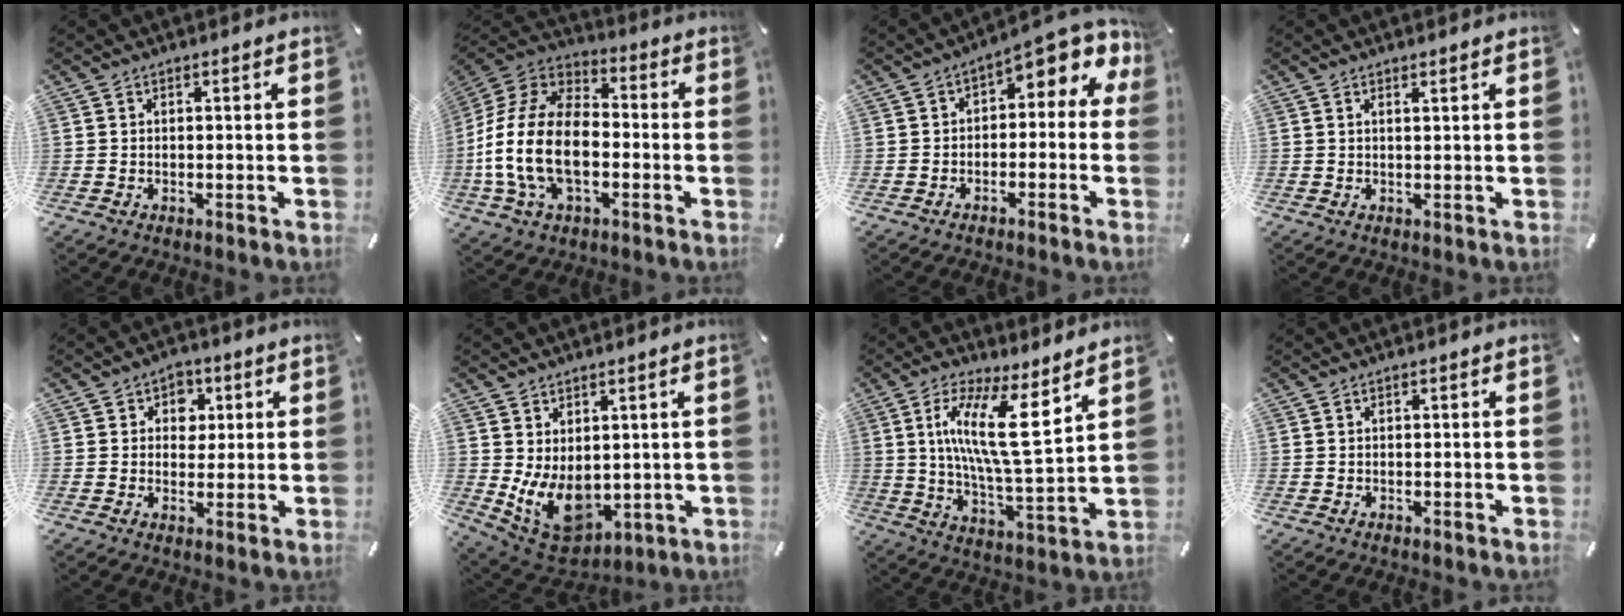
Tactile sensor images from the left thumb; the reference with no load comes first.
{"total": 18.3, "force": [-5.0, 11.6, 13.2], "torque": [-0.278, 0.034, -0.088]}
{"total": 5.2, "force": [1.8, 2.9, 3.9], "torque": [-0.058, -0.019, 0.025]}
{"total": 1.1, "force": [1.0, -0.1, 0.6], "torque": [-0.011, -0.002, 0.018]}
{"total": 5.5, "force": [1.2, 5.0, 2.0], "torque": [-0.013, -0.001, 0.013]}
{"total": 10.5, "force": [0.3, 8.0, 6.8], "torque": [-0.119, -0.024, 0.013]}
{"total": 15.6, "force": [6.2, 3.7, 13.8], "torque": [-0.245, -0.022, 0.098]}
{"total": 0.0}